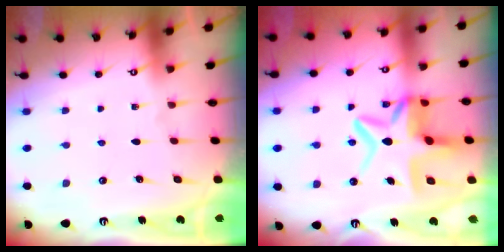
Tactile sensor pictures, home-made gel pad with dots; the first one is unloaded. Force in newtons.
{"total": 12.5, "press": 12.4, "slide": 1.9}